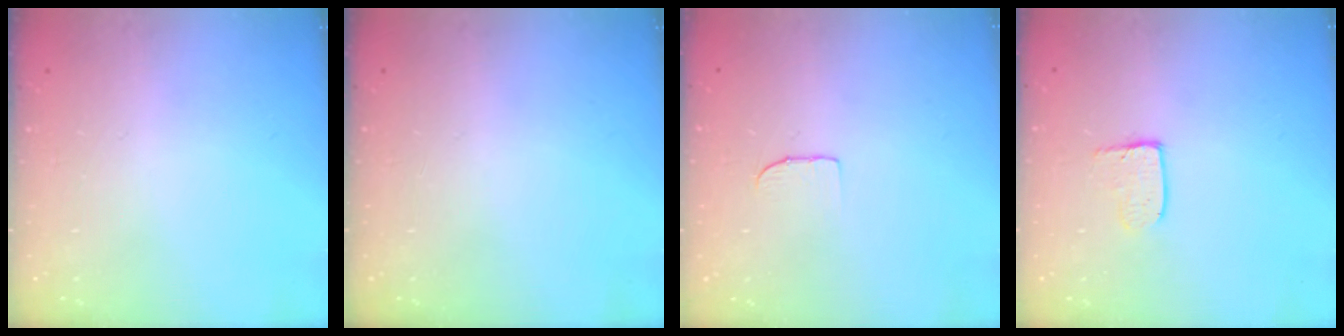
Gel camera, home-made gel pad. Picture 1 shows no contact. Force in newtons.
{"total": 0.0}
{"total": 4.3, "press": 4.3, "slide": 0.3}
{"total": 4.0, "press": 4.0, "slide": 0.4}